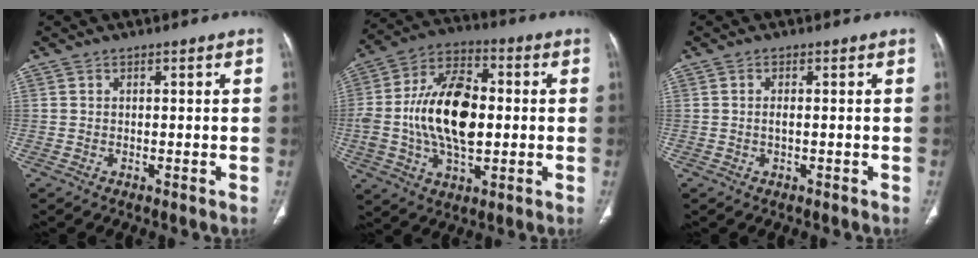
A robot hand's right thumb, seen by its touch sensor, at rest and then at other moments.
{"total": 18.6, "force": [-0.2, 10.4, 15.4], "torque": [-0.274, 0.021, -0.003]}
{"total": 1.2, "force": [0.0, 0.3, 1.2], "torque": [-0.027, -0.001, -0.003]}